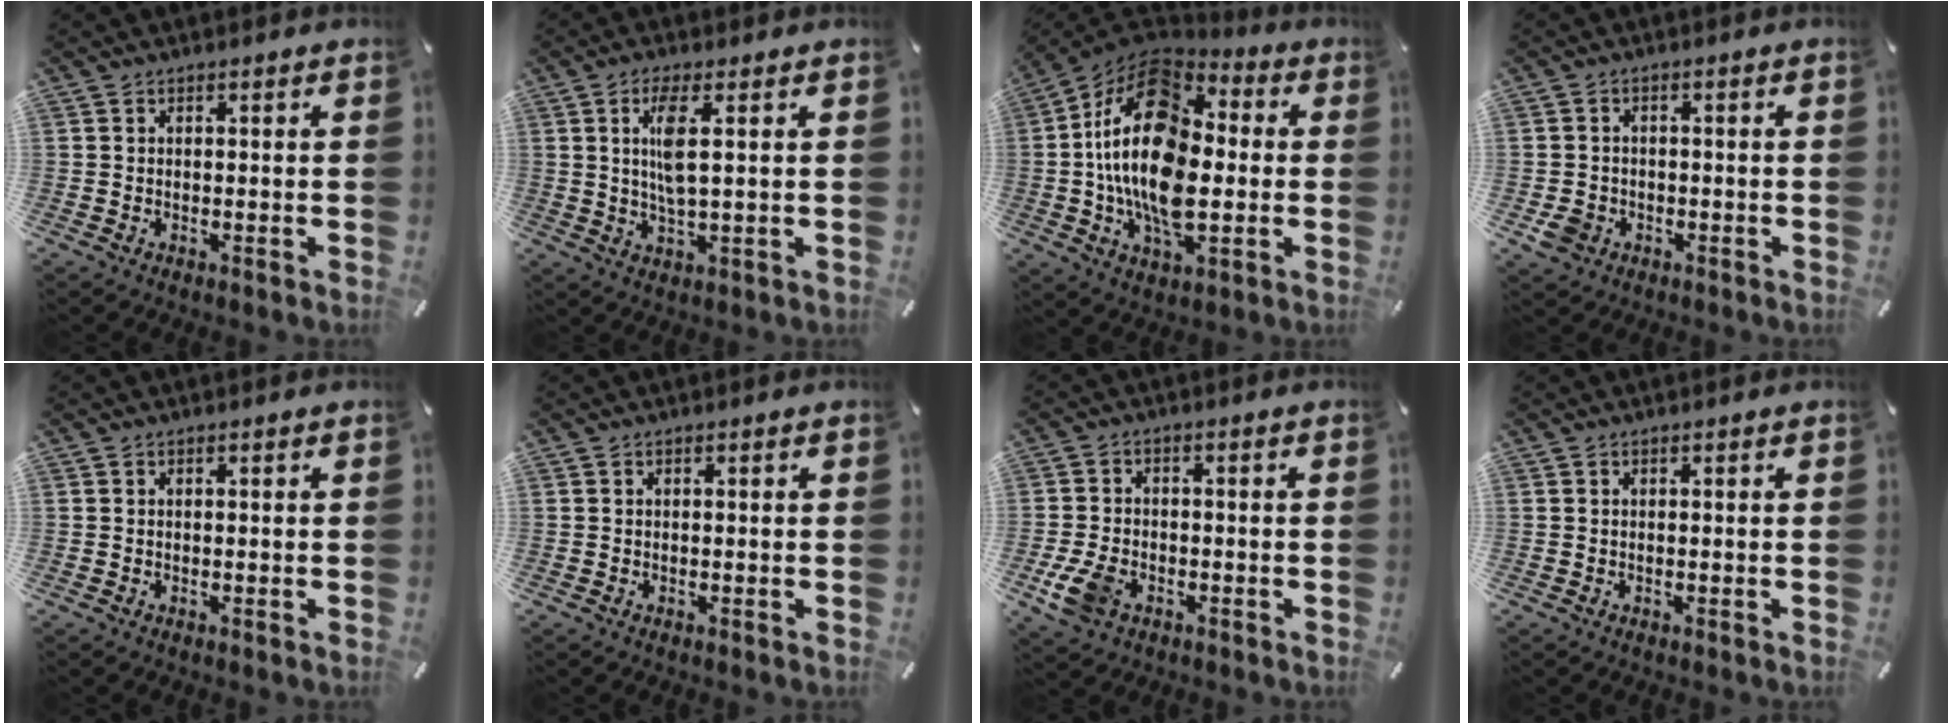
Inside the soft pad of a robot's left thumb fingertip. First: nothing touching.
{"total": 7.0, "force": [1.7, 1.8, 6.6], "torque": [-0.146, -0.004, 0.023]}
{"total": 22.7, "force": [-0.9, 13.9, 17.9], "torque": [-0.358, 0.007, -0.021]}
{"total": 4.0, "force": [-1.5, 3.4, 1.4], "torque": [-0.034, 0.002, -0.029]}
{"total": 0.0}
{"total": 0.0}
{"total": 6.9, "force": [-2.8, 4.7, 4.2], "torque": [-0.105, 0.004, -0.053]}
{"total": 0.0}